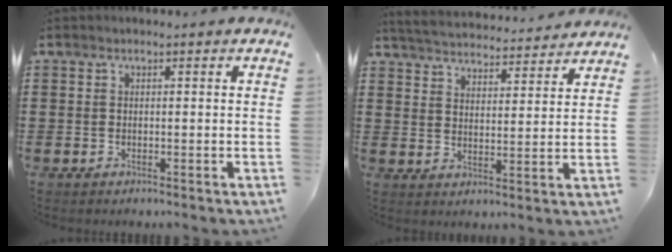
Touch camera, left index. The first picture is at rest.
{"total": 4.3, "force": [4.3, -0.1, 0.2], "torque": [-0.027, -0.033, 0.072]}